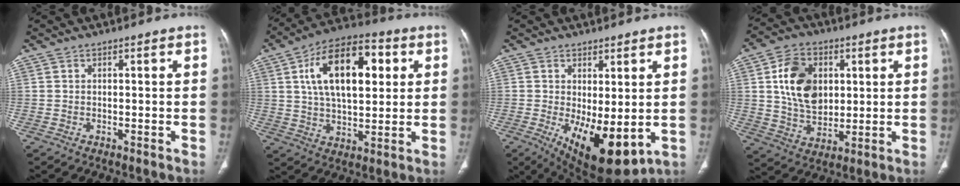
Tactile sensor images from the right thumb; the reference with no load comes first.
{"total": 18.4, "force": [5.0, 9.5, 14.9], "torque": [-0.222, 0.006, 0.079]}
{"total": 12.7, "force": [-2.2, 5.3, 11.4], "torque": [-0.170, -0.026, -0.009]}
{"total": 13.5, "force": [3.0, 9.5, 9.0], "torque": [-0.130, -0.010, 0.057]}